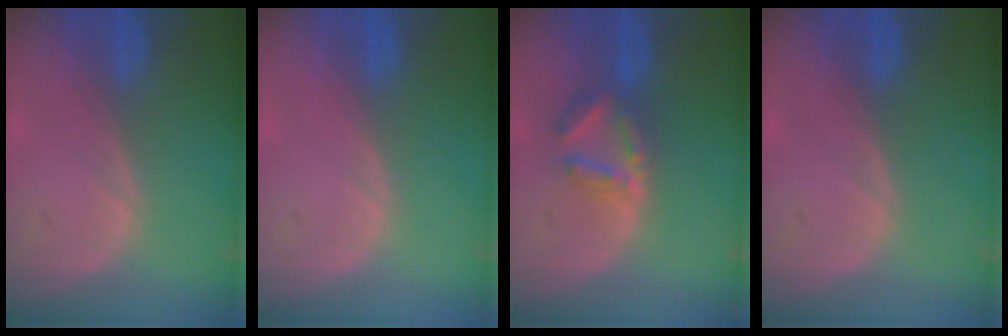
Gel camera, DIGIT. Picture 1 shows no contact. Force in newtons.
{"total": 0.0}
{"total": 5.0, "press": 5.0, "slide": 0.5}
{"total": 0.0}